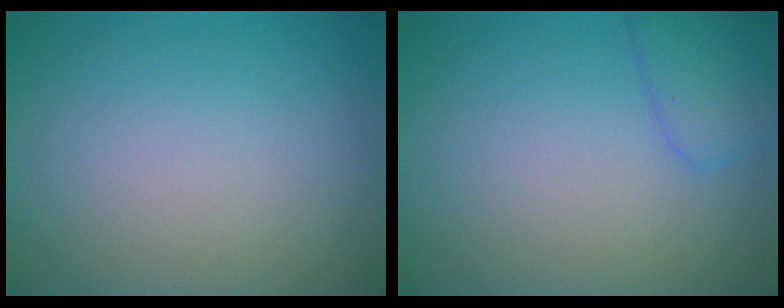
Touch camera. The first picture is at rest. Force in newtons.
{"total": 2.3, "press": 2.2, "slide": 0.2}